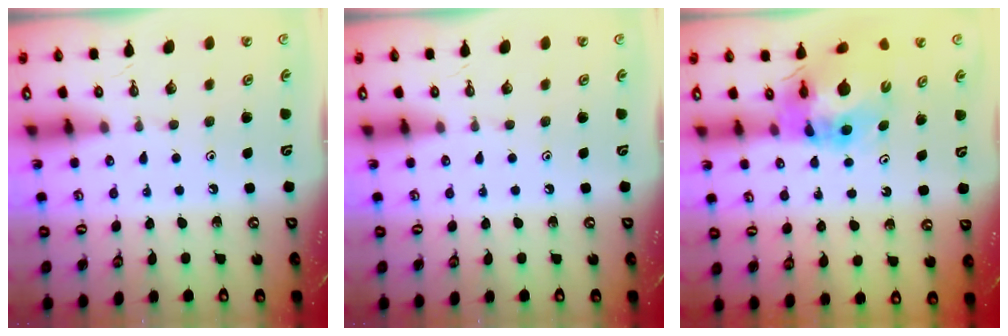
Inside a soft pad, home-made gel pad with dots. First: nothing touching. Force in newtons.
{"total": 0.0}
{"total": 13.9, "press": 13.8, "slide": 1.5}